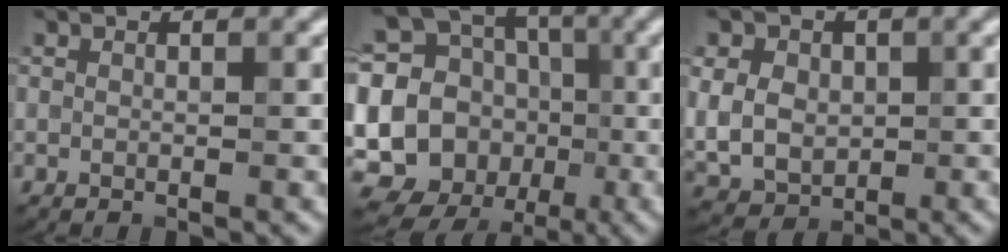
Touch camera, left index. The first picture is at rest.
{"total": 16.6, "force": [0.0, 14.8, 7.6], "torque": [-0.193, 0.031, -0.018]}
{"total": 9.8, "force": [1.5, 8.0, 5.5], "torque": [-0.101, 0.029, 0.005]}